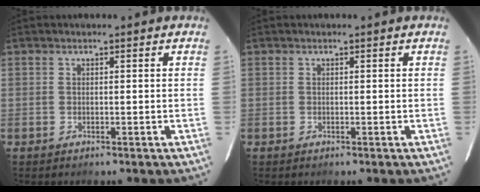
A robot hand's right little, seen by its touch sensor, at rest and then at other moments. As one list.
[{"total": 0.0}]